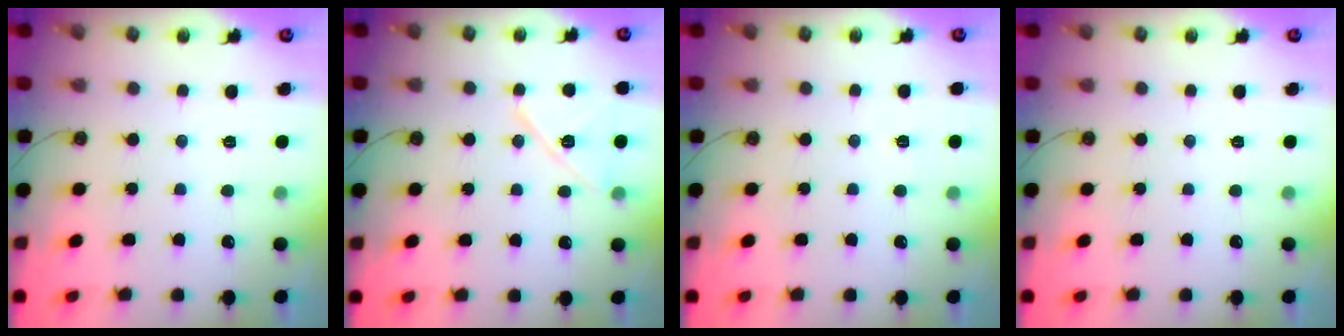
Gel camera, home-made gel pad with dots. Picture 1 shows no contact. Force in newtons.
{"total": 11.7, "press": 11.7, "slide": 1.1}
{"total": 2.7, "press": 2.6, "slide": 0.7}
{"total": 0.0}